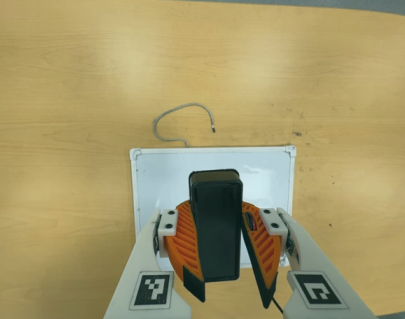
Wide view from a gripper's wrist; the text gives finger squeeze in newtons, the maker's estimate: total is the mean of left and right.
{"total": 10.9, "left": 11.3, "right": 10.5}